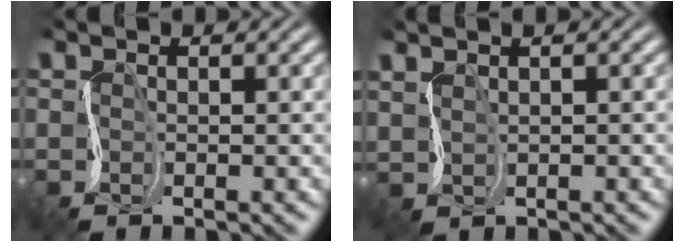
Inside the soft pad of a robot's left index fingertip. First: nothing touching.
{"total": 2.0, "force": [1.6, 0.8, 0.9], "torque": [-0.024, 0.015, 0.026]}